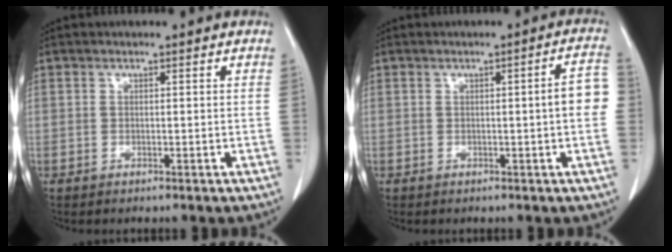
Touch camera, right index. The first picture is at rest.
{"total": 4.7, "force": [-0.2, 0.3, 4.7], "torque": [-0.053, 0.008, -0.006]}